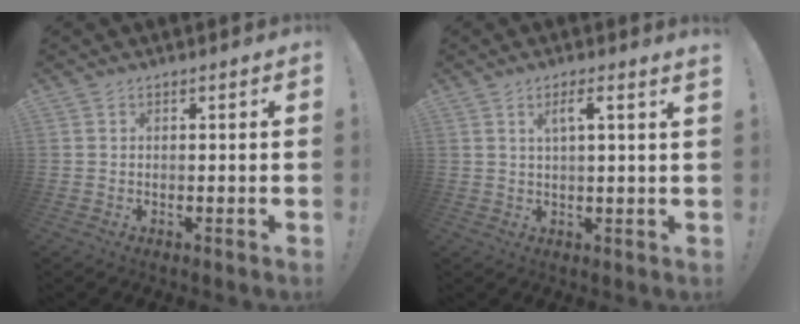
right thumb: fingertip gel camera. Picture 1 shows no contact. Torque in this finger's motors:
{"motor_torque": [-0.01, 0.02, 0.12, 0.32, 0.01]}